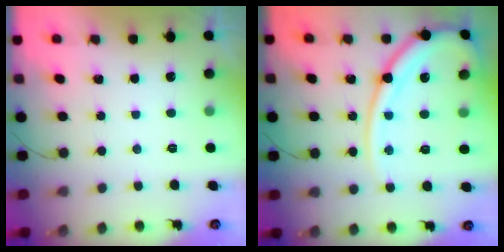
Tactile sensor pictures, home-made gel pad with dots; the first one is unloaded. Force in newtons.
{"total": 16.7, "press": 16.6, "slide": 1.6}